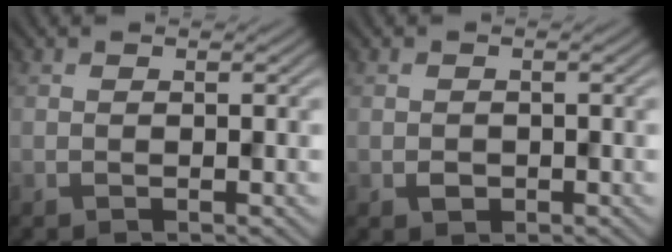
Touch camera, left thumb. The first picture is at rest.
{"total": 1.1, "force": [-0.4, 0.9, 0.4], "torque": [-0.009, -0.004, -0.008]}